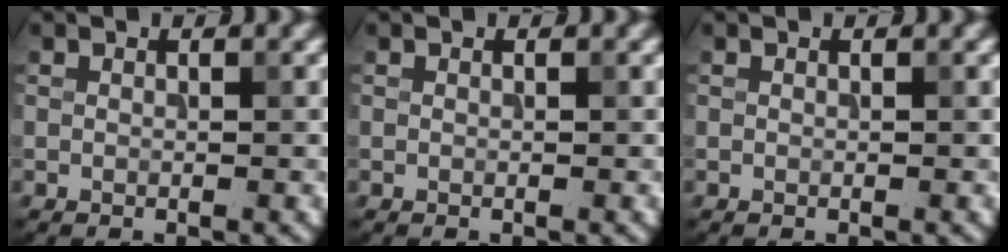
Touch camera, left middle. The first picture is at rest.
{"total": 0.0}
{"total": 0.0}